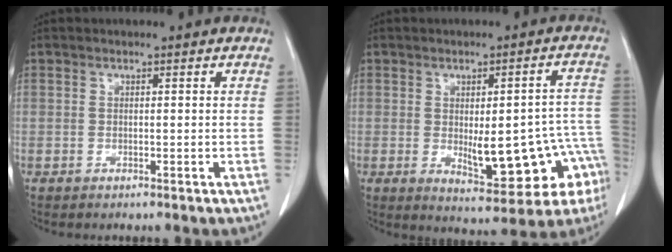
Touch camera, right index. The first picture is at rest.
{"total": 14.9, "force": [-4.1, 4.9, 13.5], "torque": [-0.119, 0.027, -0.034]}